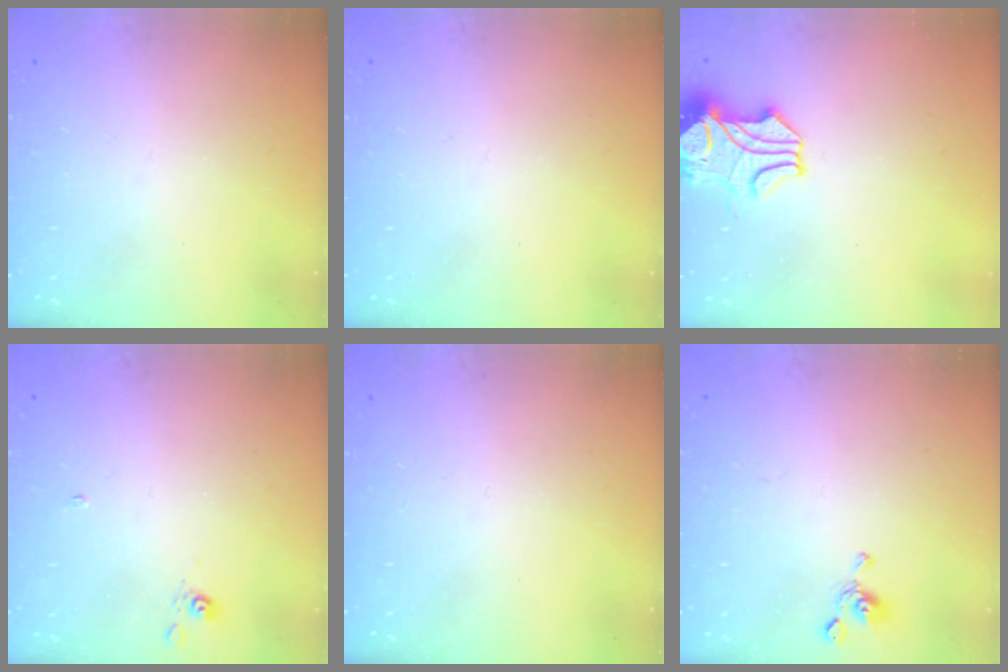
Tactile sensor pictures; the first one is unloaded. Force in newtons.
{"total": 0.0}
{"total": 2.8, "press": 2.5, "slide": 1.1}
{"total": 3.7, "press": 3.6, "slide": 0.5}
{"total": 0.0}
{"total": 3.7, "press": 3.6, "slide": 0.7}